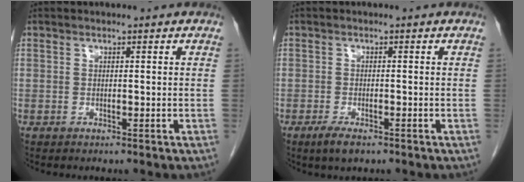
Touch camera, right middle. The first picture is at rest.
{"total": 2.9, "force": [-1.9, 1.0, 2.0], "torque": [-0.045, -0.005, -0.030]}